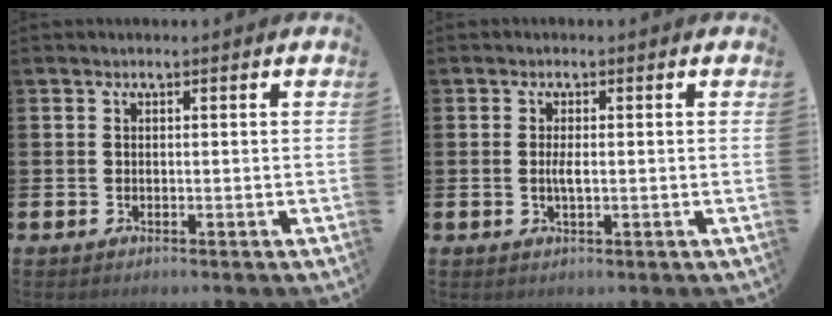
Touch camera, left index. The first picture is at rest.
{"total": 1.9, "force": [0.0, 0.6, 1.8], "torque": [-0.027, -0.002, -0.003]}